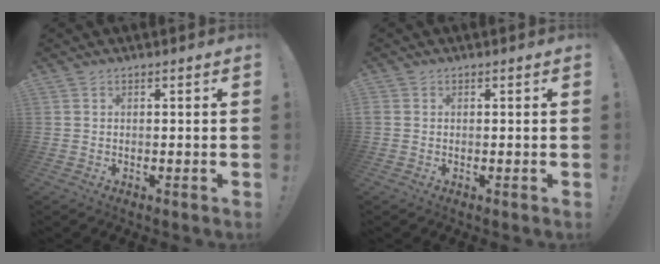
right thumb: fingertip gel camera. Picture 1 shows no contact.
{"total": 0.6, "force": [0.0, 0.5, 0.2], "torque": [-0.004, 0.001, 0.000]}